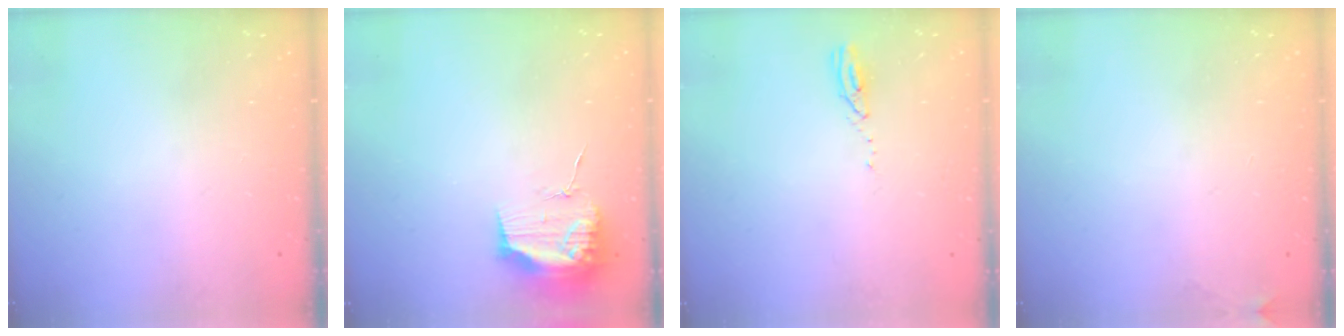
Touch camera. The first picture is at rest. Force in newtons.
{"total": 13.1, "press": 13.1, "slide": 0.1}
{"total": 3.7, "press": 3.6, "slide": 0.4}
{"total": 3.6, "press": 3.3, "slide": 1.6}